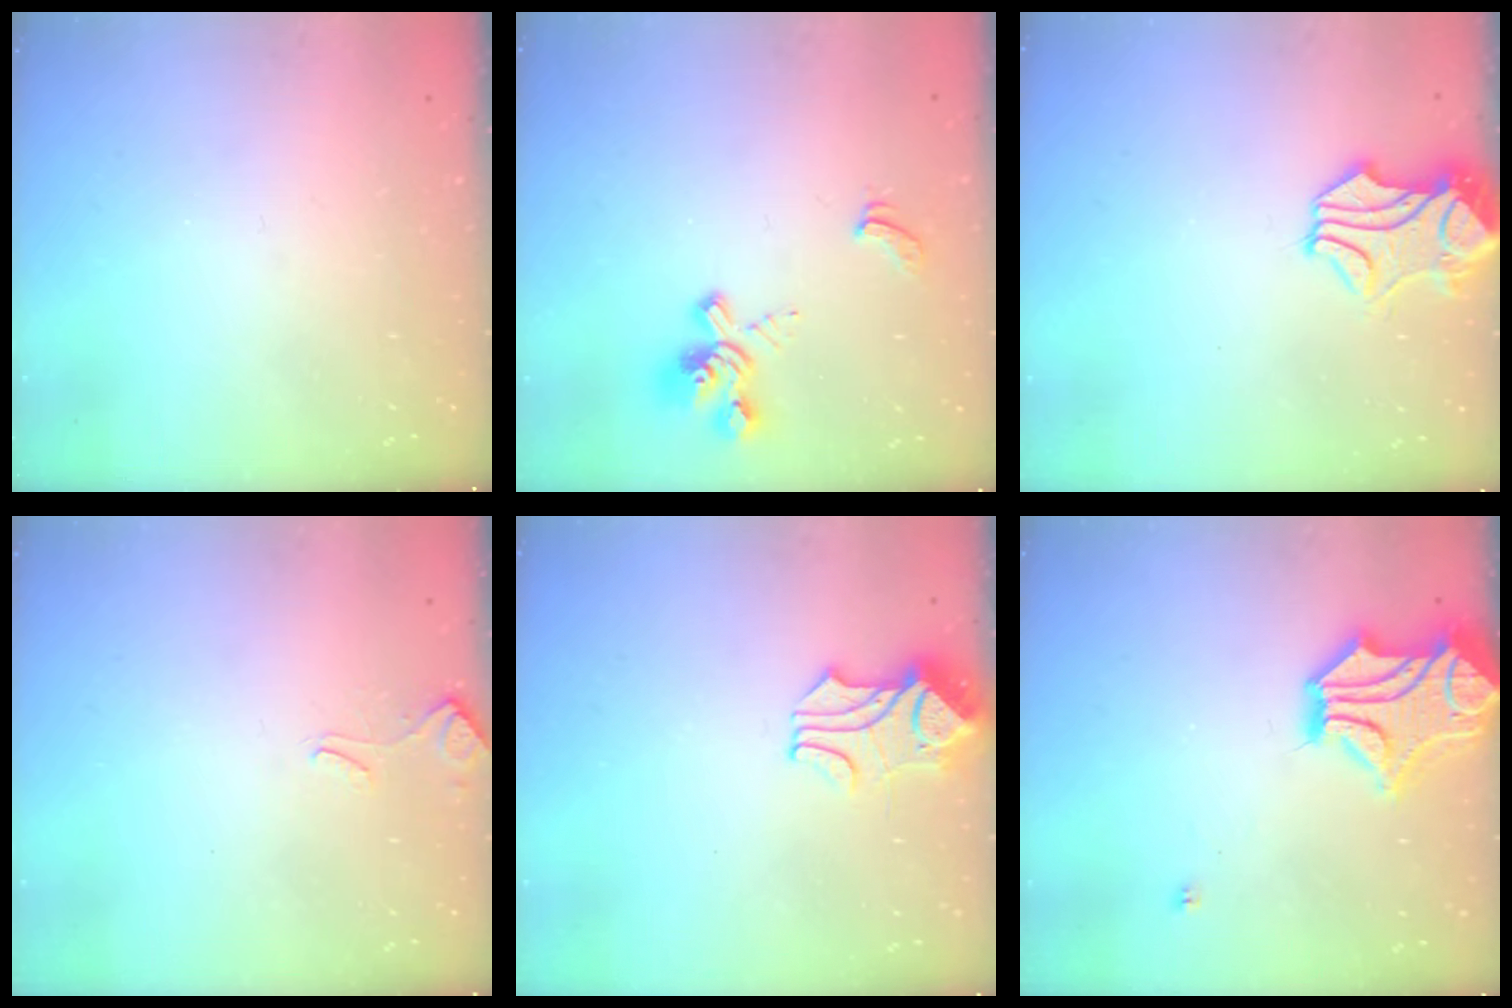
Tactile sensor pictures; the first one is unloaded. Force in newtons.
{"total": 2.4, "press": 1.9, "slide": 1.5}
{"total": 1.7, "press": 1.2, "slide": 1.2}
{"total": 3.3, "press": 3.3, "slide": 0.6}
{"total": 1.6, "press": 1.2, "slide": 1.0}
{"total": 7.4, "press": 7.1, "slide": 2.1}